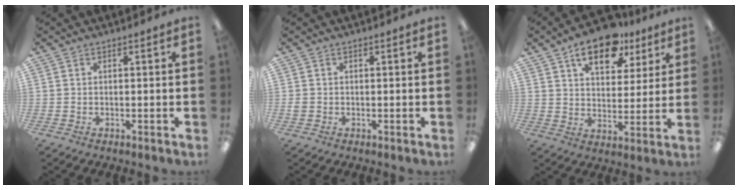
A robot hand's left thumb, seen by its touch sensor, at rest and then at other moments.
{"total": 1.1, "force": [0.0, 1.0, 0.5], "torque": [-0.008, 0.005, -0.002]}
{"total": 13.7, "force": [9.1, 7.1, 7.4], "torque": [-0.107, -0.041, 0.159]}